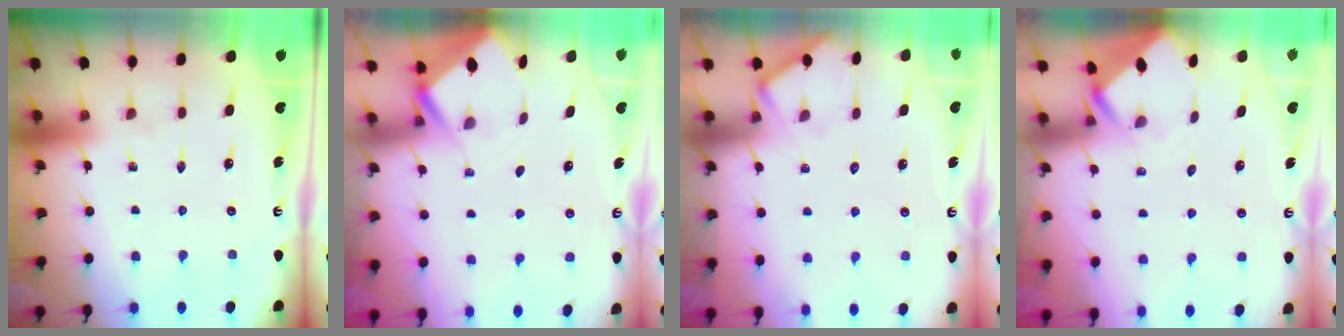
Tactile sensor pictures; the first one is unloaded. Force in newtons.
{"total": 2.4, "press": 2.4, "slide": 0.1}
{"total": 4.1, "press": 4.0, "slide": 0.6}
{"total": 3.5, "press": 3.5, "slide": 0.2}